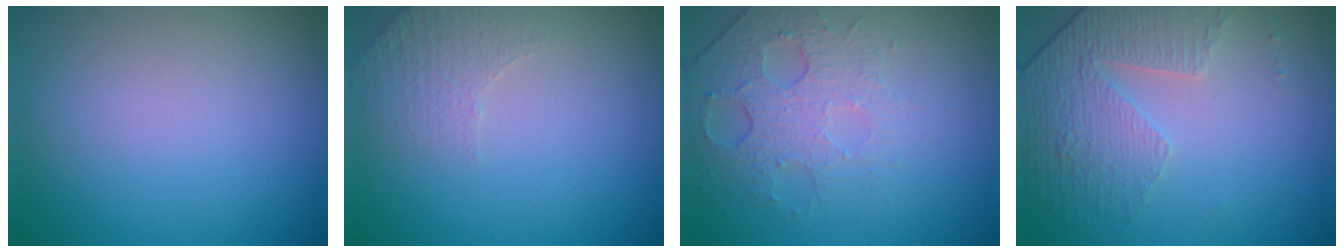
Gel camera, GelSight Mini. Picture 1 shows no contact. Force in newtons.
{"total": 2.3, "press": 2.3, "slide": 0.6}
{"total": 4.7, "press": 3.2, "slide": 3.5}
{"total": 4.7, "press": 3.3, "slide": 3.4}